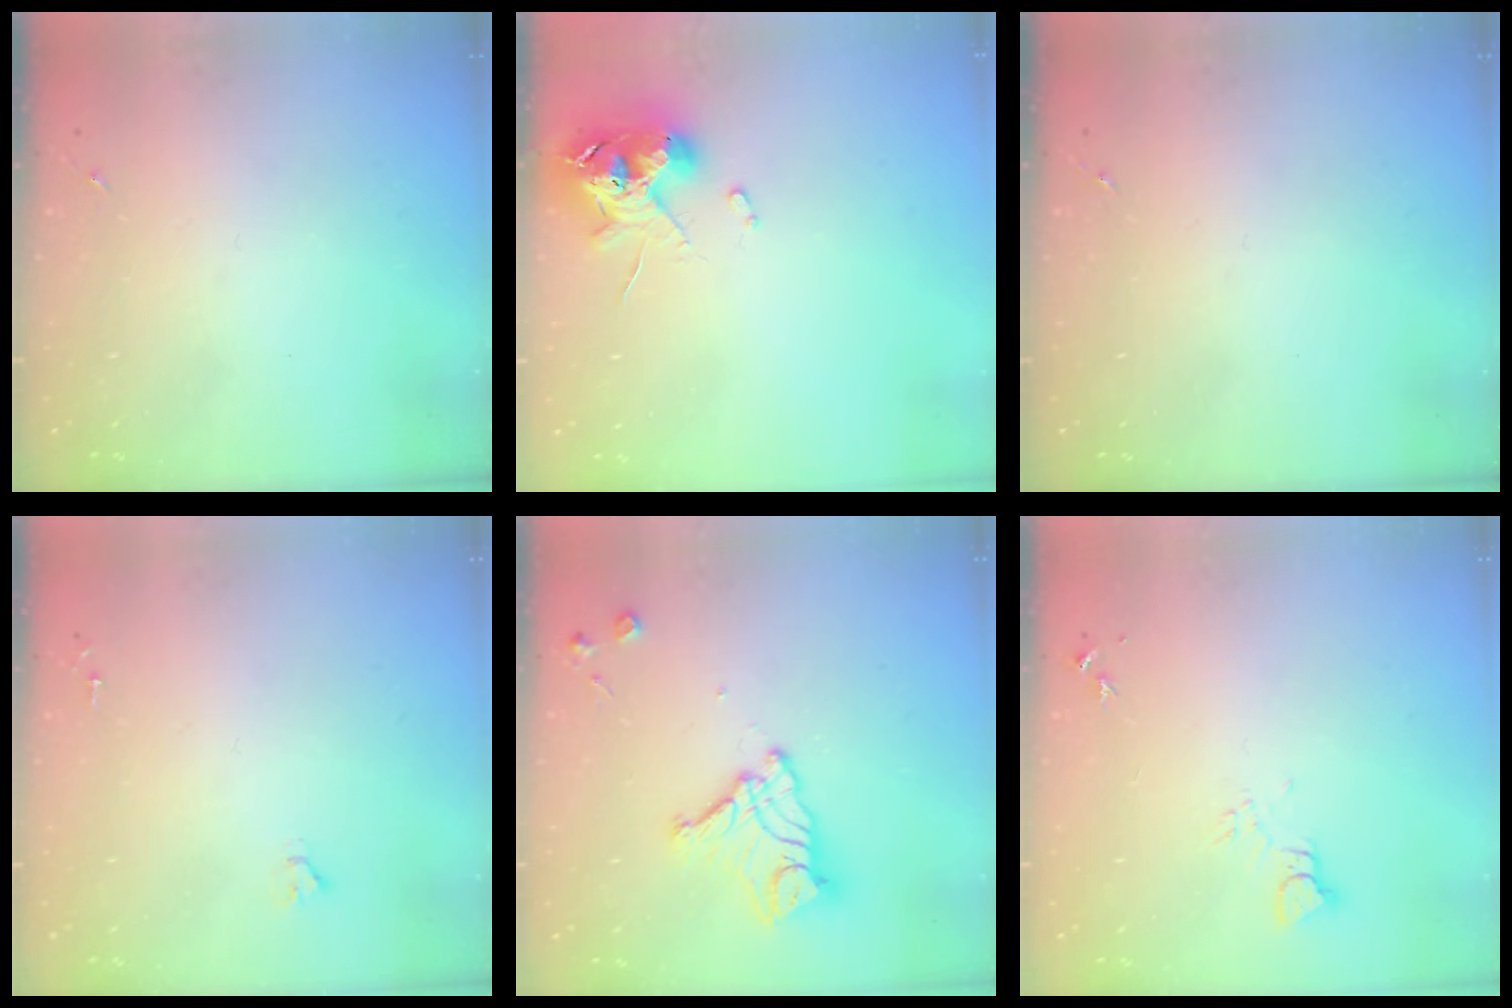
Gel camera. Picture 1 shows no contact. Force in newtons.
{"total": 10.8, "press": 10.7, "slide": 1.7}
{"total": 0.0}
{"total": 1.6, "press": 1.6, "slide": 0.1}
{"total": 13.7, "press": 13.7, "slide": 1.3}
{"total": 4.4, "press": 4.4, "slide": 0.4}